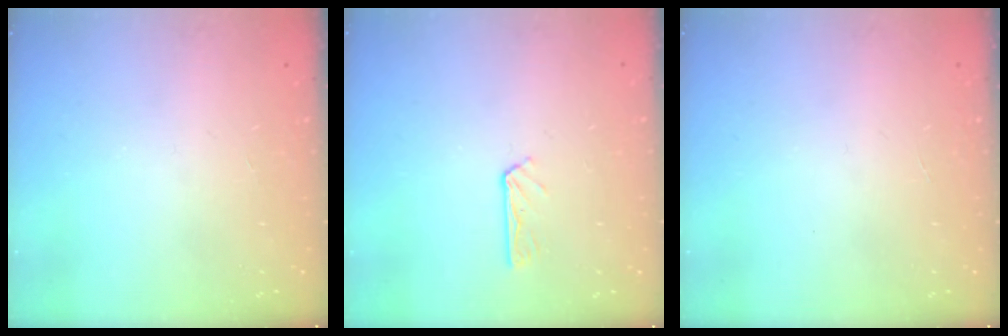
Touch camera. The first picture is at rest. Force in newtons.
{"total": 3.3, "press": 3.3, "slide": 0.4}
{"total": 0.0}